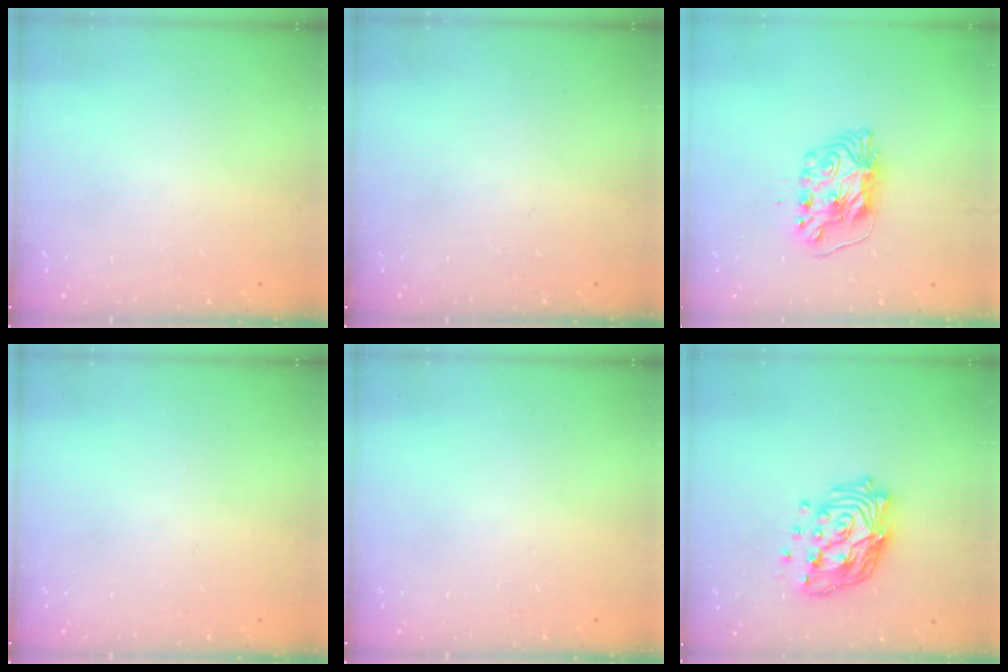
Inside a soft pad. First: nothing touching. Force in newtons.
{"total": 0.0}
{"total": 7.7, "press": 7.7, "slide": 0.8}
{"total": 0.0}
{"total": 0.0}
{"total": 16.7, "press": 16.7, "slide": 1.5}